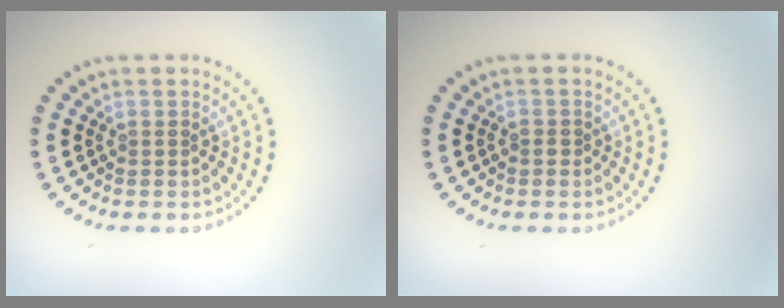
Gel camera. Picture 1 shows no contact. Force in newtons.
{"total": 0.5, "press": 0.3, "slide": 0.4}